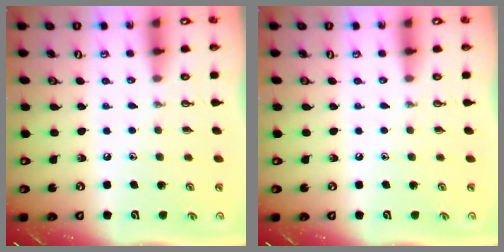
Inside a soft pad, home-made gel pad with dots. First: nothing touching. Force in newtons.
{"total": 0.0}